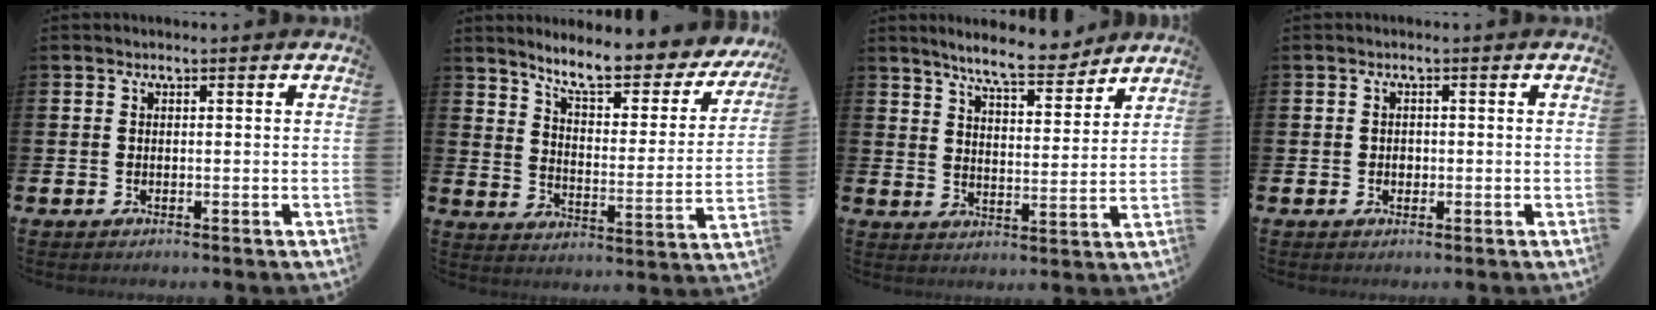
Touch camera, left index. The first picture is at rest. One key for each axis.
{"total": 7.8, "fx": 7.0, "fy": 1.2, "fz": 3.3, "tx": -0.093, "ty": -0.052, "tz": 0.116}
{"total": 8.1, "fx": 7.5, "fy": 1.2, "fz": 3.0, "tx": -0.067, "ty": -0.038, "tz": 0.131}
{"total": 1.0, "fx": 0.0, "fy": 0.9, "fz": 0.5, "tx": 0.001, "ty": 0.004, "tz": -0.005}